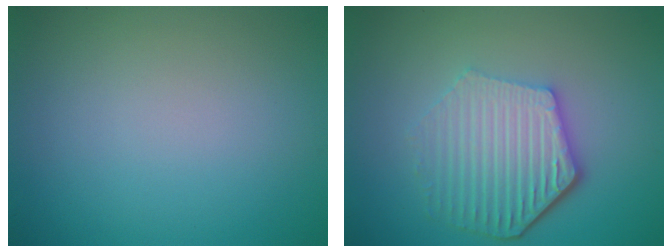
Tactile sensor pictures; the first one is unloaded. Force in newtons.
{"total": 6.0, "press": 4.5, "slide": 3.9}